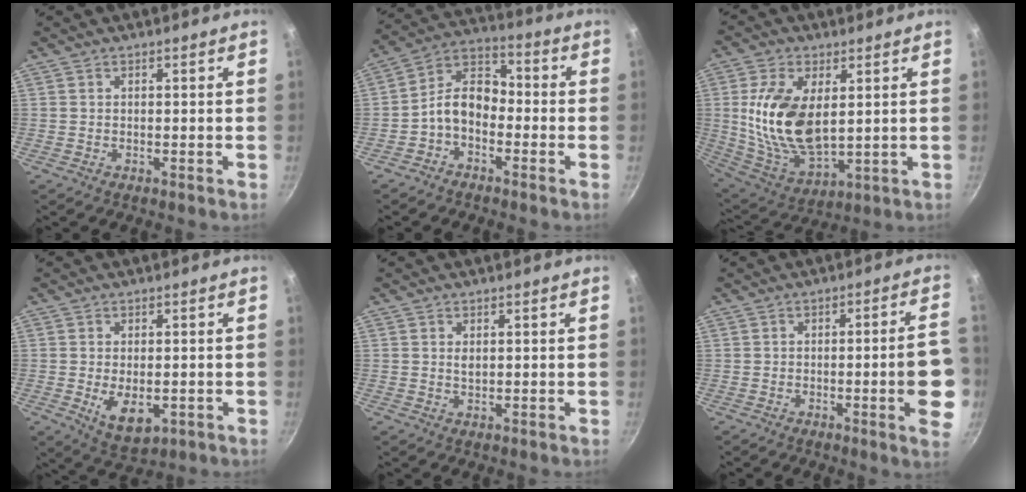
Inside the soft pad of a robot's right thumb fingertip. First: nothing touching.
{"total": 8.7, "force": [-2.8, 6.0, 5.8], "torque": [-0.080, 0.049, -0.071]}
{"total": 16.7, "force": [2.7, 9.2, 13.7], "torque": [-0.257, -0.021, 0.063]}
{"total": 7.3, "force": [-1.5, 4.1, 5.9], "torque": [-0.087, -0.011, -0.011]}
{"total": 1.3, "force": [0.4, 0.8, 1.0], "torque": [-0.017, 0.002, 0.007]}
{"total": 10.8, "force": [-2.3, 1.9, 10.4], "torque": [-0.121, 0.016, -0.031]}